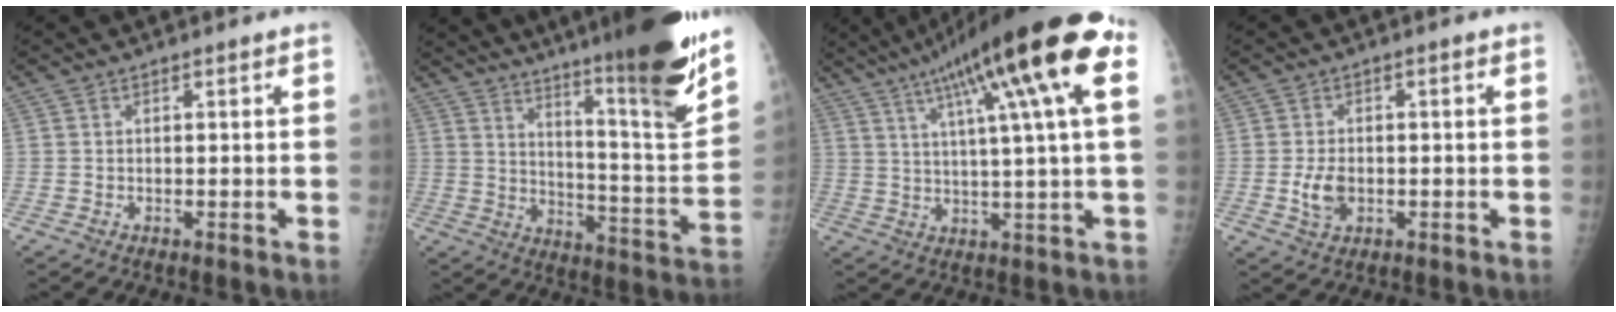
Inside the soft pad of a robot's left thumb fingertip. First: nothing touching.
{"total": 25.8, "force": [18.2, 2.4, 18.1], "torque": [-0.252, -0.106, 0.267]}
{"total": 21.8, "force": [8.8, 2.5, 19.8], "torque": [-0.315, 0.015, 0.131]}
{"total": 4.5, "force": [-0.9, 2.9, 3.3], "torque": [-0.061, 0.005, -0.013]}